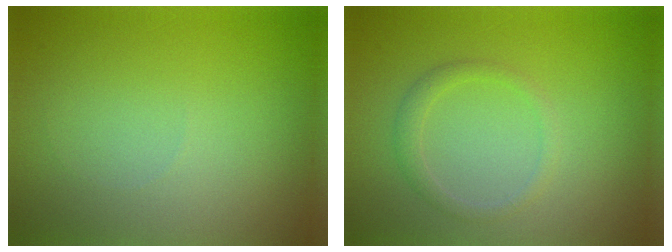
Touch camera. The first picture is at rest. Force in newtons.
{"total": 1.5, "press": 1.5, "slide": 0.1}